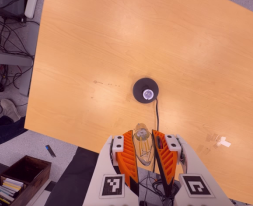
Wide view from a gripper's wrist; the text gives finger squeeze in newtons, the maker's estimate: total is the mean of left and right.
{"total": 13.1, "left": 13.5, "right": 12.7}